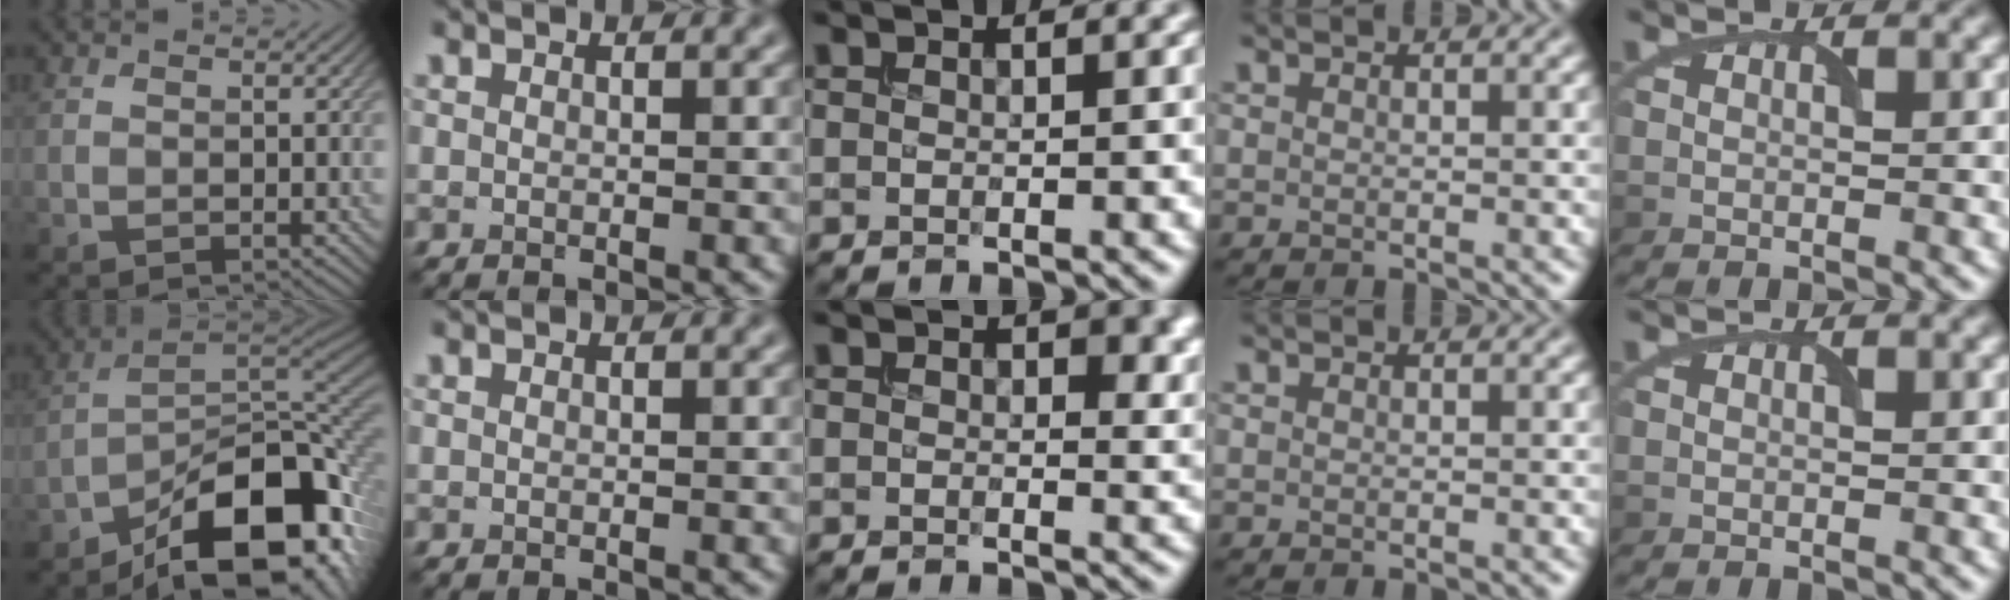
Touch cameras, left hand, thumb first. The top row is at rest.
{"thumb": {"total": 16.1, "force": [-9.5, 6.7, 11.1], "torque": [-0.151, -0.012, -0.162]}, "middle": {"total": 3.3, "force": [1.1, 2.0, 2.4], "torque": [-0.027, -0.003, 0.015]}}